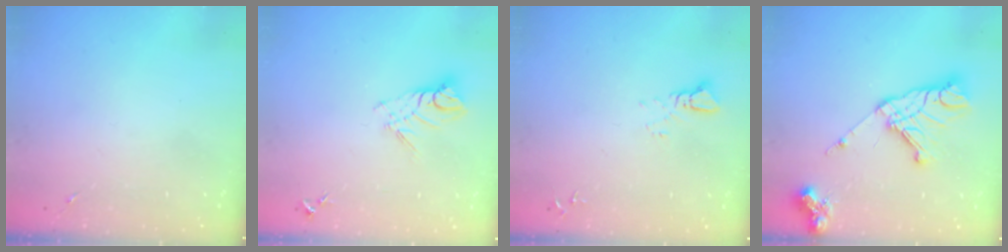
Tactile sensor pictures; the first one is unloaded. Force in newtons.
{"total": 8.8, "press": 8.7, "slide": 0.7}
{"total": 2.5, "press": 2.5, "slide": 0.1}
{"total": 18.6, "press": 18.5, "slide": 2.1}